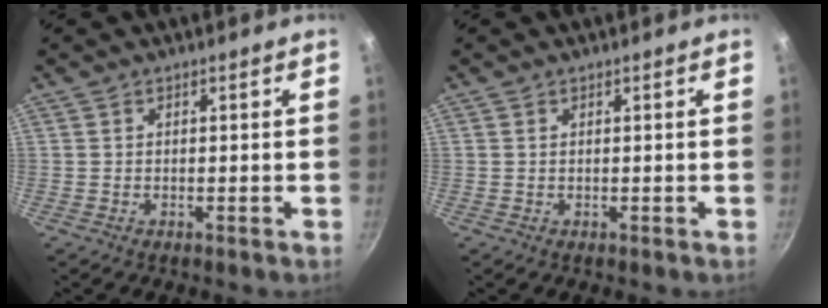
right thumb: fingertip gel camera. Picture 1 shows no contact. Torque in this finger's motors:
{"motor_torque": [0.20, 0.03, 0.06, -0.31, 0.04]}